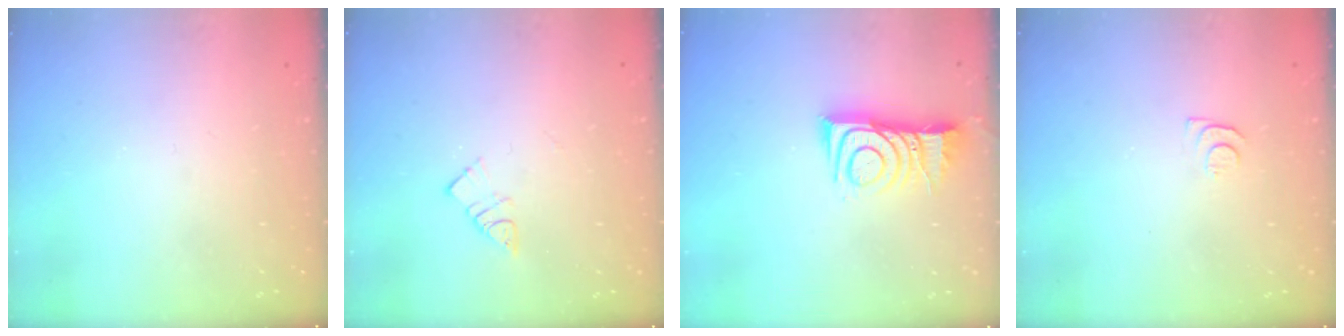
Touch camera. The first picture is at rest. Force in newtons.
{"total": 5.6, "press": 5.6, "slide": 0.2}
{"total": 10.1, "press": 10.0, "slide": 0.9}
{"total": 4.4, "press": 4.4, "slide": 0.6}